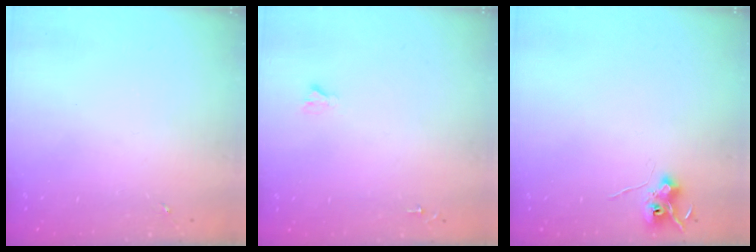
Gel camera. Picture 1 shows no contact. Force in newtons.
{"total": 1.8, "press": 1.8, "slide": 0.1}
{"total": 6.9, "press": 6.9, "slide": 0.6}